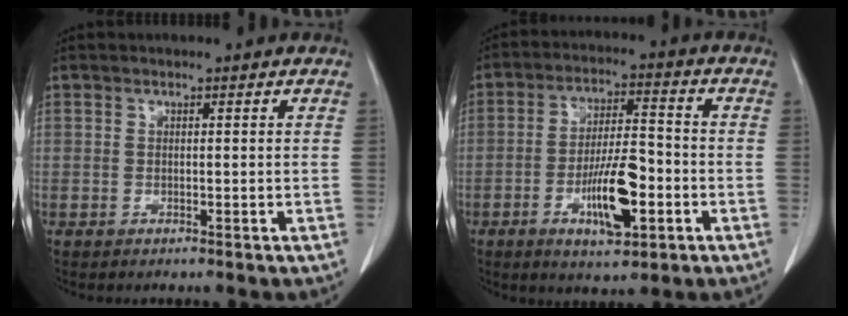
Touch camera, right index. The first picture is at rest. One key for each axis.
{"total": 10.5, "fx": -3.7, "fy": 2.8, "fz": 9.4, "tx": -0.171, "ty": -0.001, "tz": -0.061}